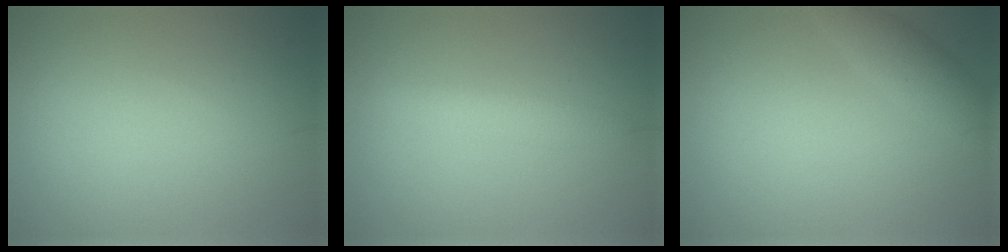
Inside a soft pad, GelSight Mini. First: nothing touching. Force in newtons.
{"total": 1.8, "press": 1.8, "slide": 0.1}
{"total": 2.4, "press": 2.4, "slide": 0.1}